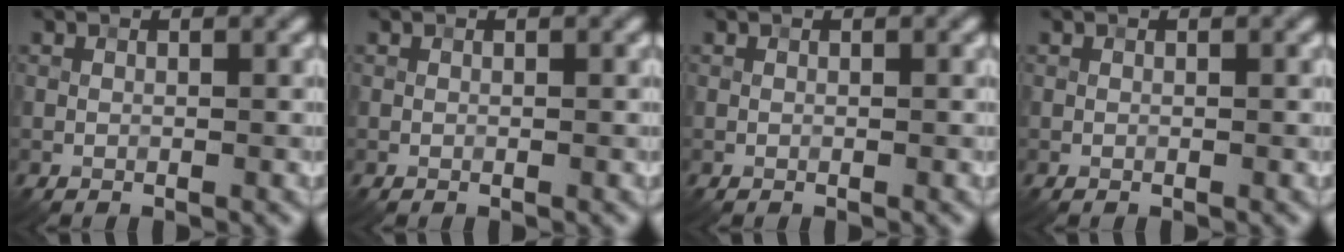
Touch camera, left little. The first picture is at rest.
{"total": 0.0}
{"total": 0.0}
{"total": 0.0}